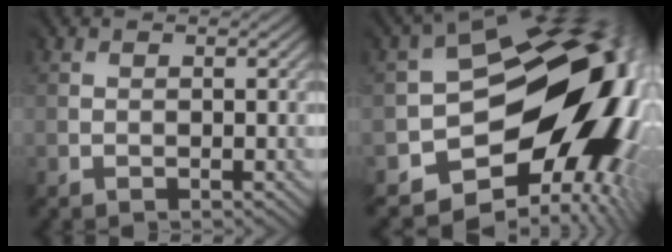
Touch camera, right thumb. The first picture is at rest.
{"total": 15.7, "force": [-4.2, 11.2, 10.2], "torque": [-0.112, -0.020, -0.065]}